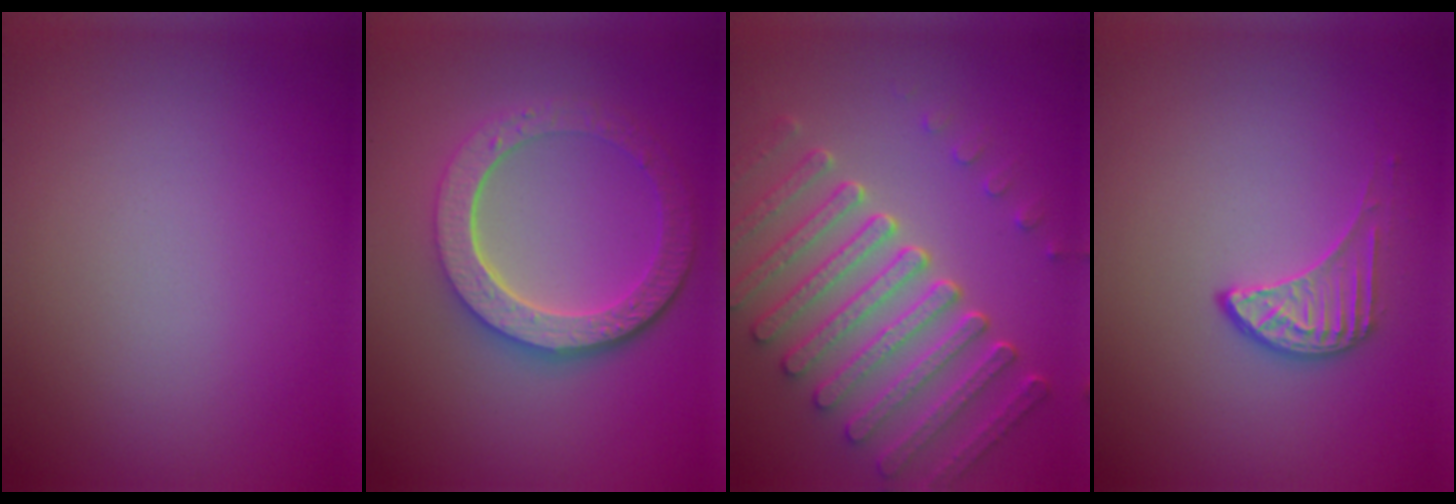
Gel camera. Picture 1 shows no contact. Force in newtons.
{"total": 6.2, "press": 4.6, "slide": 4.1}
{"total": 7.5, "press": 5.7, "slide": 4.9}
{"total": 2.0, "press": 1.5, "slide": 1.3}